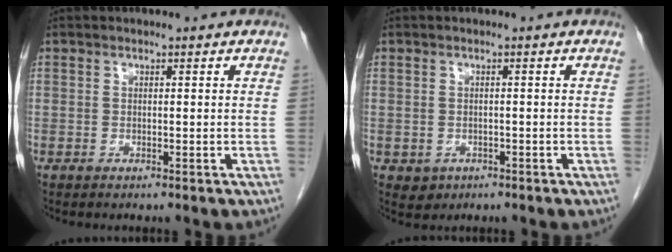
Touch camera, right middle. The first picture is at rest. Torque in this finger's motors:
{"motor_torque": [0.27, -0.27, -0.02, -0.01]}